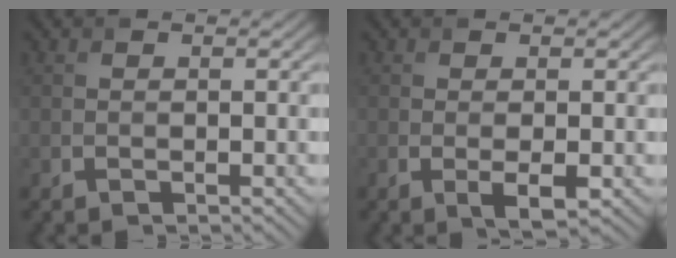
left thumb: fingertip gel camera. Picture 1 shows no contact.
{"total": 1.8, "force": [-0.3, 0.4, 1.7], "torque": [-0.037, -0.003, 0.000]}